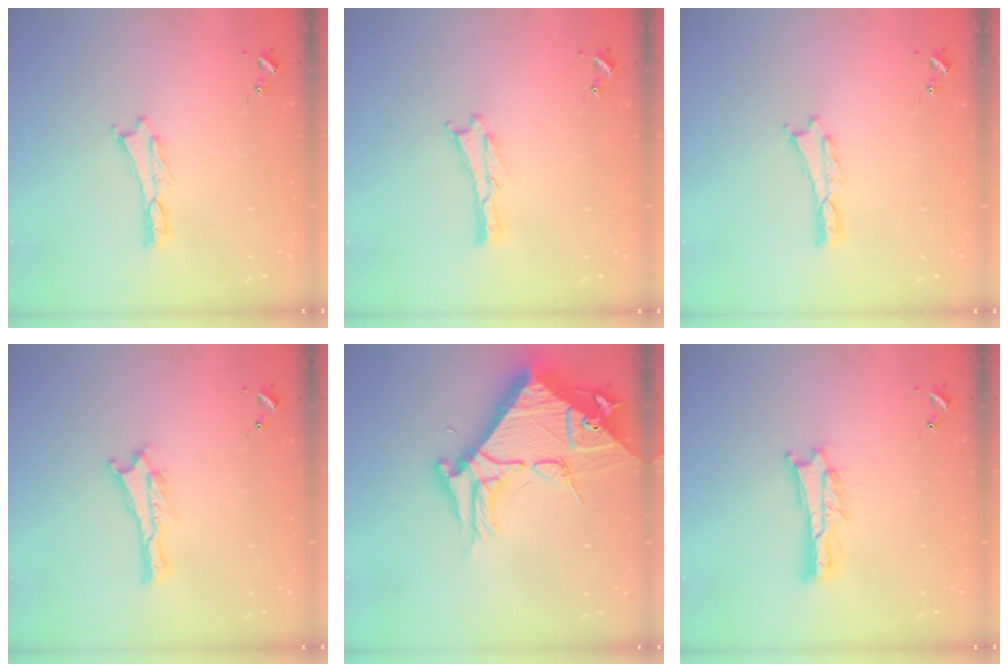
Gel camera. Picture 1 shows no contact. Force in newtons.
{"total": 0.0}
{"total": 0.0}
{"total": 0.0}
{"total": 13.0, "press": 12.9, "slide": 1.4}
{"total": 2.0, "press": 2.0, "slide": 0.3}